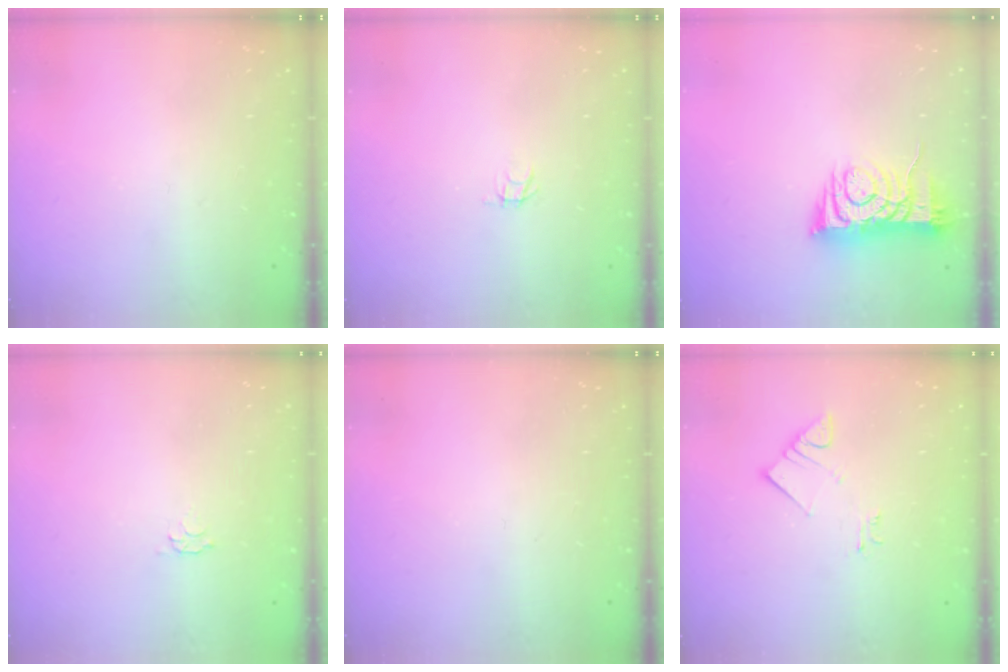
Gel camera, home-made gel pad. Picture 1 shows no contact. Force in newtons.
{"total": 1.8, "press": 1.8, "slide": 0.1}
{"total": 8.0, "press": 7.9, "slide": 1.3}
{"total": 2.8, "press": 2.7, "slide": 0.5}
{"total": 0.0}
{"total": 3.5, "press": 3.5, "slide": 0.2}